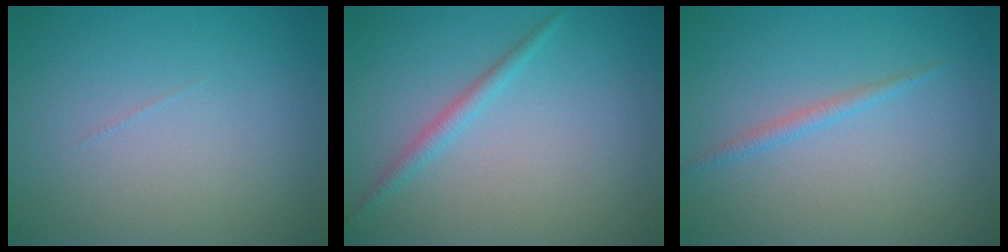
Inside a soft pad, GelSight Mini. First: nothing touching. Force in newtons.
{"total": 1.4, "press": 1.4, "slide": 0.1}
{"total": 1.1, "press": 1.1, "slide": 0.0}